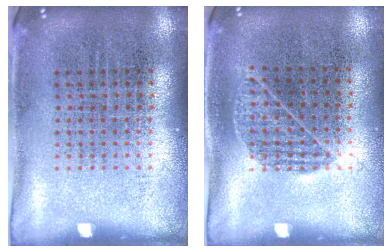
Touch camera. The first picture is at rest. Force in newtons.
{"total": 0.8, "press": 0.6, "slide": 0.5}